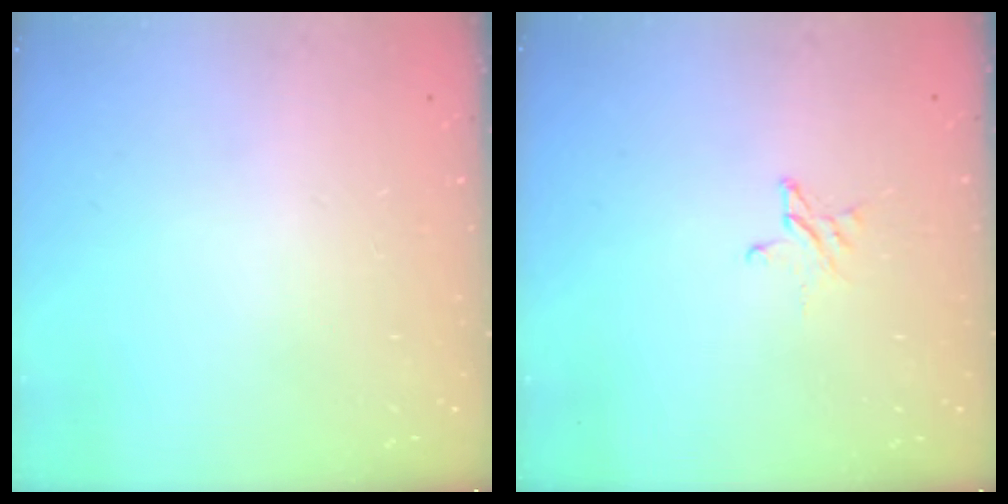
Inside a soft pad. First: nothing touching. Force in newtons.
{"total": 2.7, "press": 2.7, "slide": 0.2}